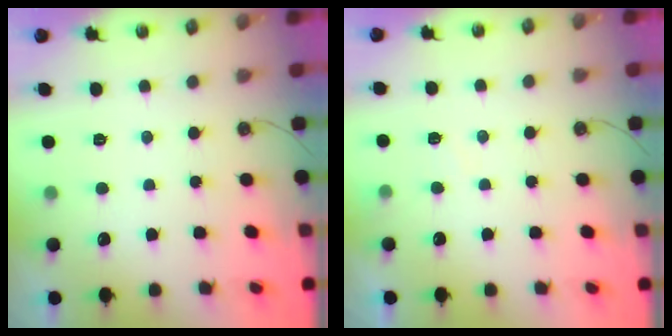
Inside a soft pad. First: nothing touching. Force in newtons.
{"total": 5.7, "press": 5.7, "slide": 0.8}